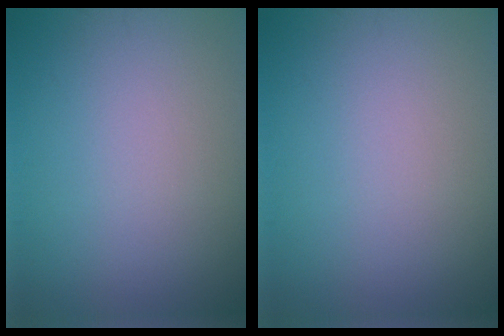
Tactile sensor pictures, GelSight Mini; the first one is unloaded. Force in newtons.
{"total": 0.0}